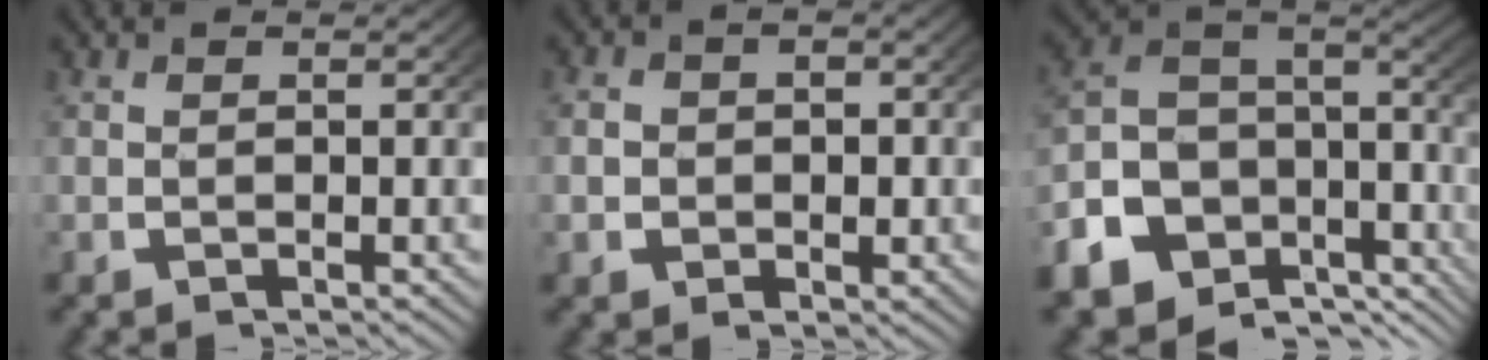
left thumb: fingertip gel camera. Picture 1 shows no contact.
{"total": 3.4, "force": [-0.4, 2.8, 1.8], "torque": [-0.035, -0.004, -0.008]}
{"total": 13.5, "force": [-2.5, 9.1, 9.7], "torque": [-0.205, -0.025, -0.034]}